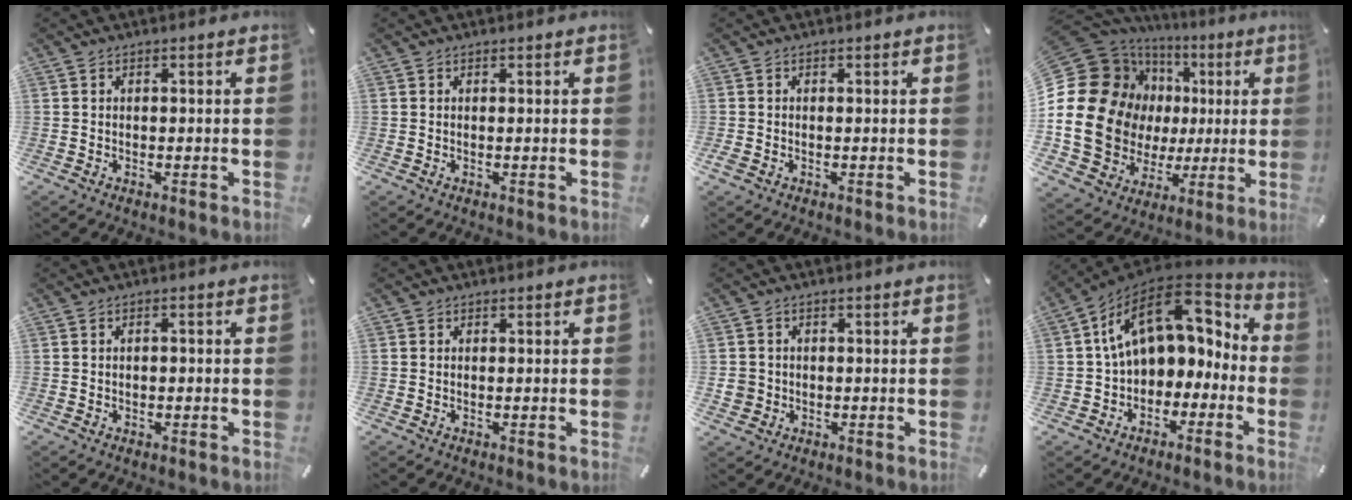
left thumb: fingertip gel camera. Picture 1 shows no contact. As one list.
[{"total": 0.0}, {"total": 0.8, "force": [-0.3, 0.7, 0.1], "torque": [0.000, 0.005, -0.007]}, {"total": 23.1, "force": [2.4, 18.9, 13.0], "torque": [-0.293, -0.039, 0.078]}, {"total": 1.0, "force": [-0.1, 0.5, 0.8], "torque": [-0.016, 0.002, -0.002]}, {"total": 0.0}, {"total": 3.7, "force": [-0.1, 3.6, 0.3], "torque": [-0.001, 0.005, -0.003]}, {"total": 16.4, "force": [5.2, 10.9, 11.0], "torque": [-0.206, -0.023, 0.093]}]